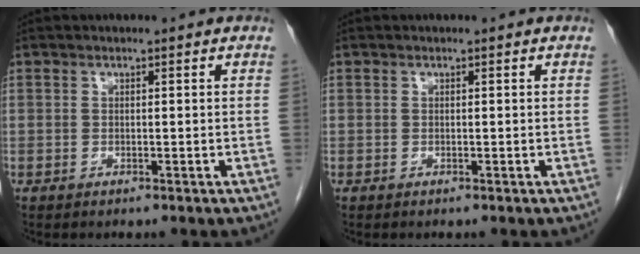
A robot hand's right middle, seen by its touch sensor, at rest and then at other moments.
{"total": 0.0}